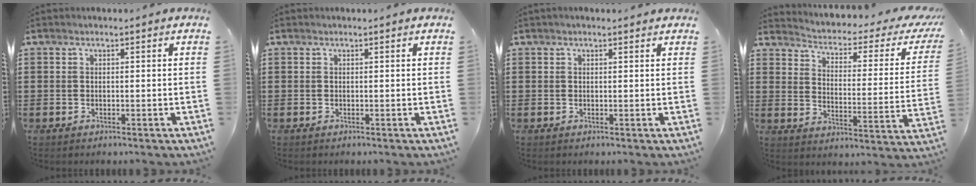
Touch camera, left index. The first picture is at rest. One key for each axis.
{"total": 0.0}
{"total": 0.6, "fx": 0.4, "fy": 0.1, "fz": 0.4, "tx": -0.008, "ty": 0.002, "tz": 0.008}
{"total": 2.1, "fx": 1.0, "fy": 0.8, "fz": 1.6, "tx": -0.043, "ty": -0.020, "tz": 0.004}